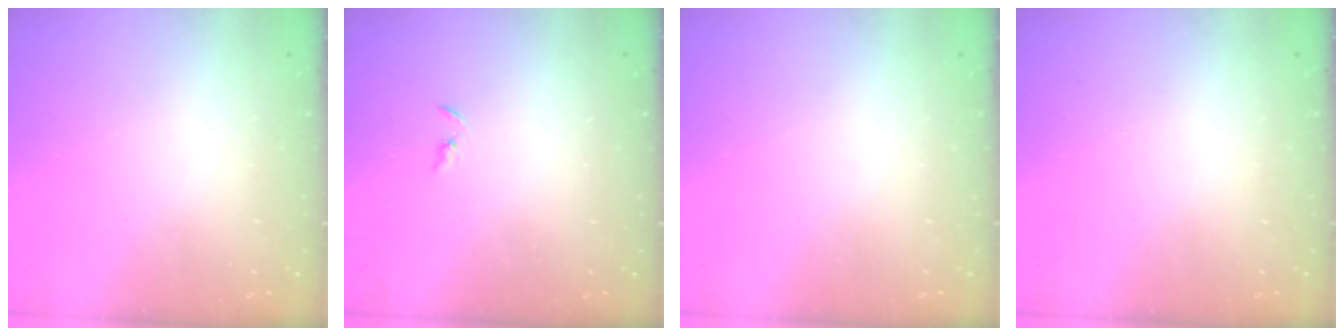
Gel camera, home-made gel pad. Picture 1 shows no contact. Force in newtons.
{"total": 2.1, "press": 2.1, "slide": 0.3}
{"total": 0.0}
{"total": 0.0}